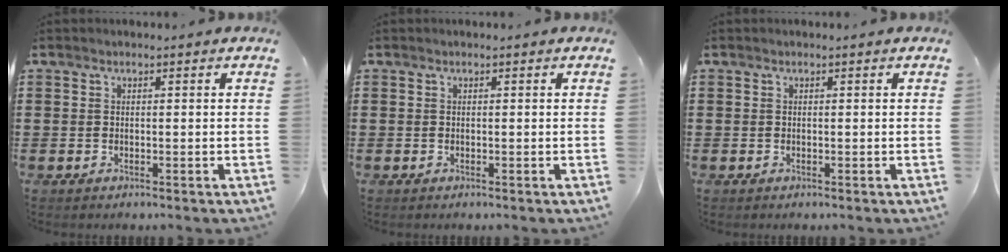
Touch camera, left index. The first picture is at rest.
{"total": 0.0}
{"total": 0.0}